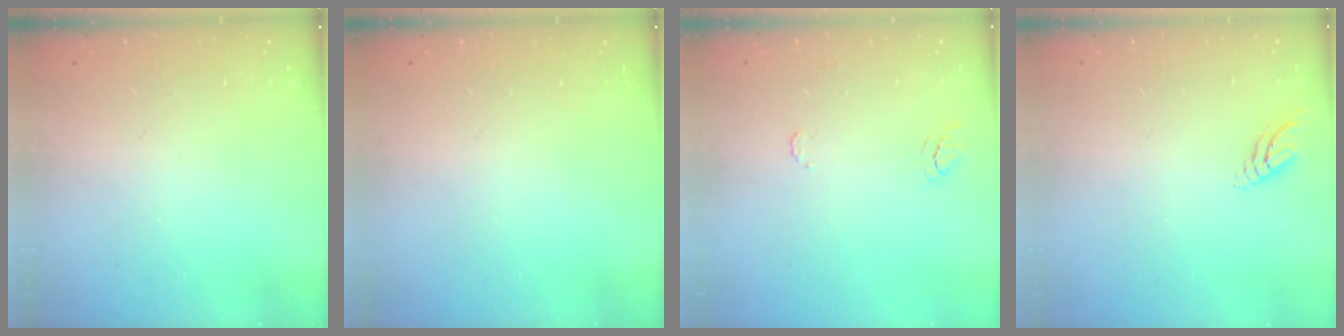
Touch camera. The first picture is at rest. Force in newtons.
{"total": 0.0}
{"total": 6.4, "press": 6.3, "slide": 0.5}
{"total": 5.0, "press": 5.0, "slide": 0.5}